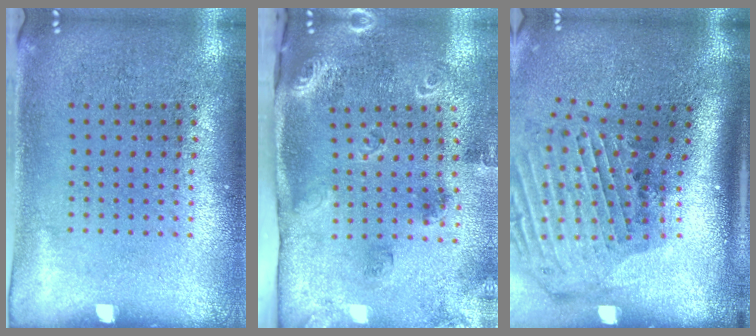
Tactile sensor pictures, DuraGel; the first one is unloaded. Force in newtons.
{"total": 1.9, "press": 1.8, "slide": 0.6}
{"total": 2.9, "press": 2.1, "slide": 1.9}